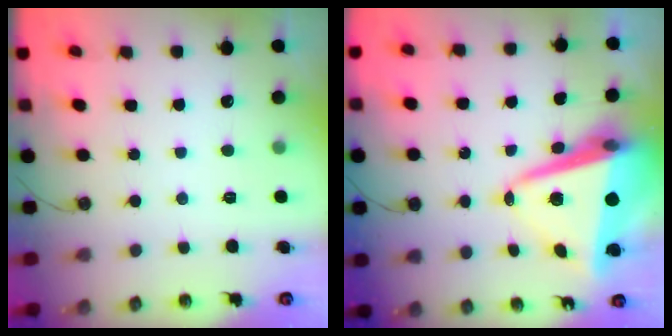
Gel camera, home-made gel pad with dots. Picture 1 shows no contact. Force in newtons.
{"total": 13.6, "press": 13.5, "slide": 1.6}